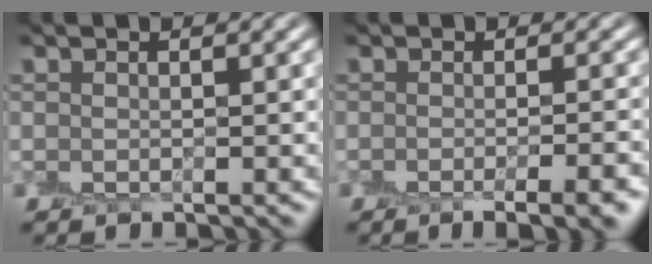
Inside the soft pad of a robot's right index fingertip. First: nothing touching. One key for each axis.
{"total": 5.0, "fx": -2.9, "fy": 1.3, "fz": 3.8, "tx": -0.032, "ty": -0.002, "tz": -0.031}